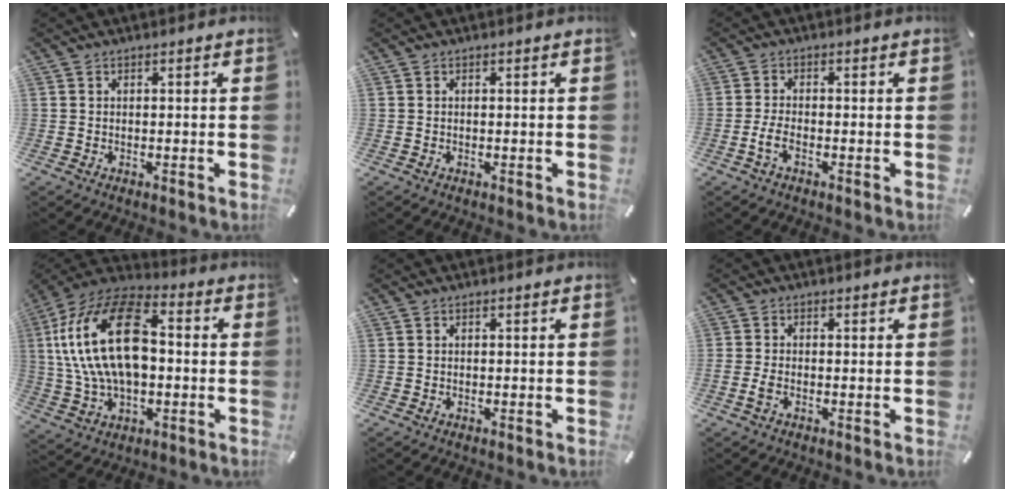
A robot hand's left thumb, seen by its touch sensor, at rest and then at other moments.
{"total": 0.0}
{"total": 3.2, "force": [-1.3, 1.3, 2.7], "torque": [-0.057, 0.002, -0.024]}
{"total": 23.1, "force": [1.8, 14.5, 17.9], "torque": [-0.362, 0.012, 0.028]}
{"total": 0.0}
{"total": 1.9, "force": [-0.5, 0.8, 1.6], "torque": [-0.035, -0.002, -0.010]}